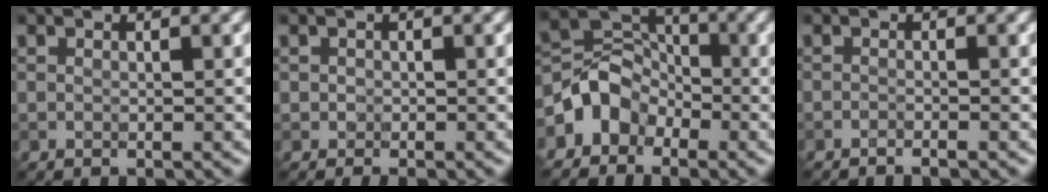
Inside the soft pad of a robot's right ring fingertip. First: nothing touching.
{"total": 0.7, "force": [-0.4, 0.6, 0.3], "torque": [-0.001, -0.003, -0.009]}
{"total": 4.0, "force": [-2.3, 3.0, 1.3], "torque": [-0.017, 0.008, -0.050]}
{"total": 1.1, "force": [-0.8, 0.2, 0.8], "torque": [-0.011, 0.000, -0.018]}